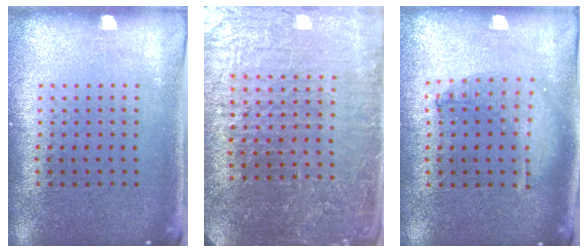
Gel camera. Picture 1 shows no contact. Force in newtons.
{"total": 5.4, "press": 4.9, "slide": 2.3}
{"total": 0.6, "press": 0.6, "slide": 0.2}